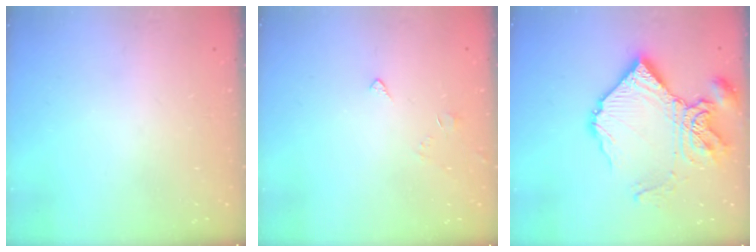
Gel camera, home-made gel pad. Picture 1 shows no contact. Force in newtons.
{"total": 2.5, "press": 2.4, "slide": 0.6}
{"total": 18.7, "press": 18.5, "slide": 2.2}